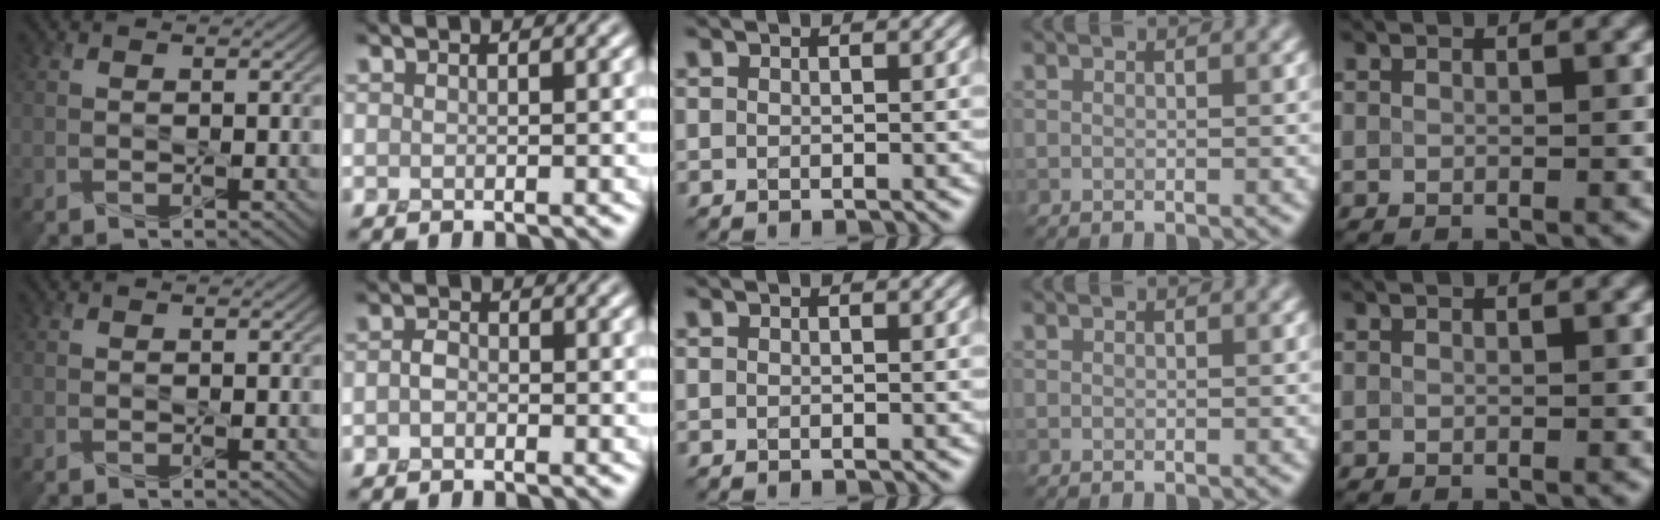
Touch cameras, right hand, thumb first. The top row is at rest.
{"index": {"total": 1.3, "force": [-0.7, 0.9, 0.6], "torque": [-0.014, -0.003, -0.019]}}